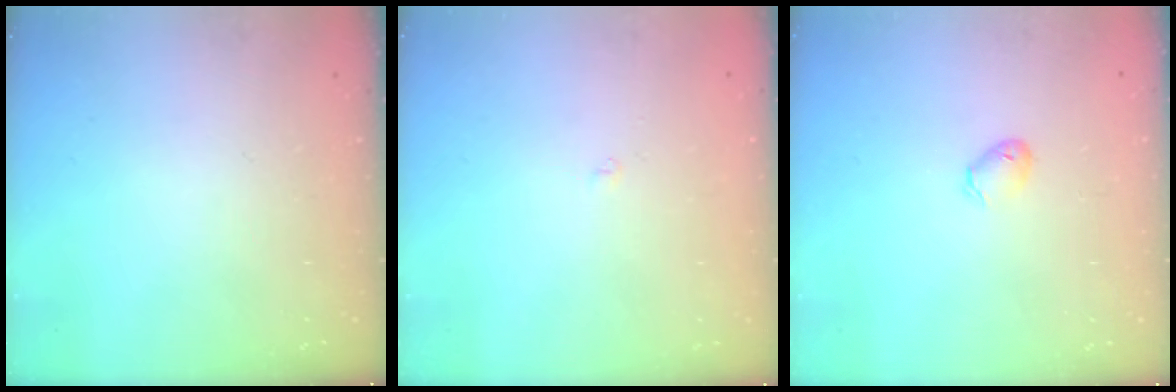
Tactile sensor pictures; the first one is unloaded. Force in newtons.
{"total": 1.7, "press": 1.7, "slide": 0.3}
{"total": 4.8, "press": 4.6, "slide": 1.2}